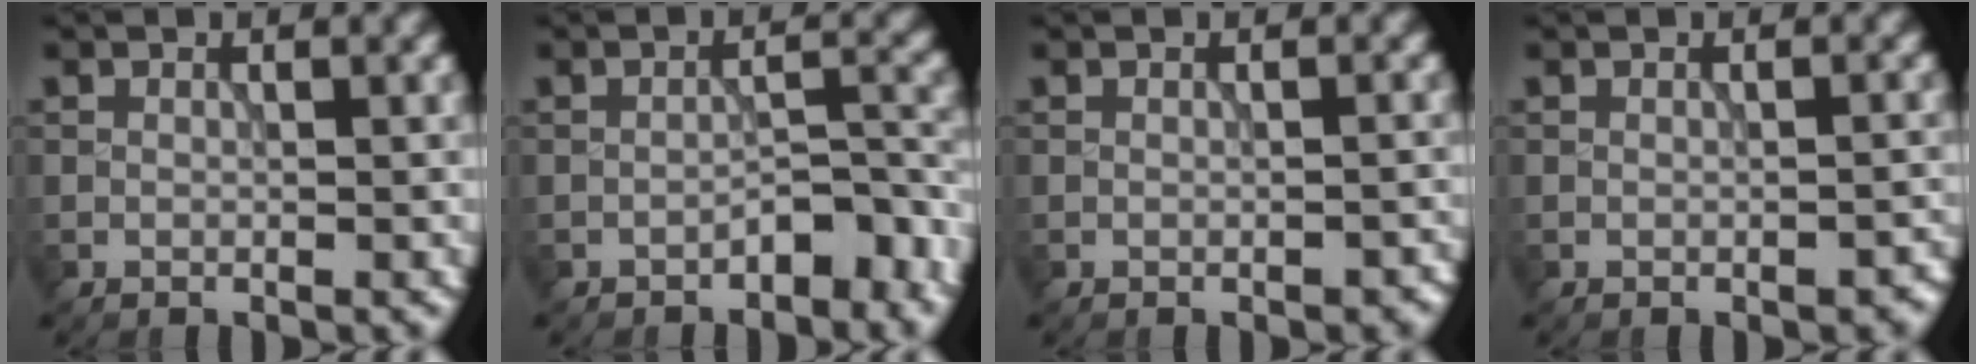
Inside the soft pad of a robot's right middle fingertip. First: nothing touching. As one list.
[{"total": 3.2, "force": [-2.1, 1.3, 2.1], "torque": [-0.028, 0.014, -0.035]}, {"total": 1.1, "force": [-0.6, 0.5, 0.7], "torque": [-0.012, 0.002, -0.006]}, {"total": 1.4, "force": [-0.7, 0.6, 1.0], "torque": [-0.015, 0.003, -0.006]}]